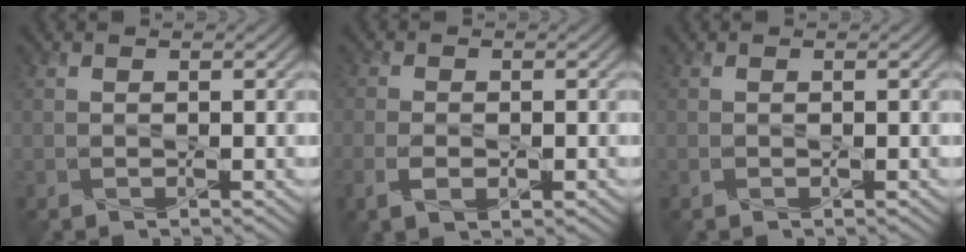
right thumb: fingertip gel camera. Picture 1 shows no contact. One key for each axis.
{"total": 3.6, "fx": -1.4, "fy": 1.8, "fz": 2.8, "tx": -0.063, "ty": -0.007, "tz": -0.027}
{"total": 0.0}